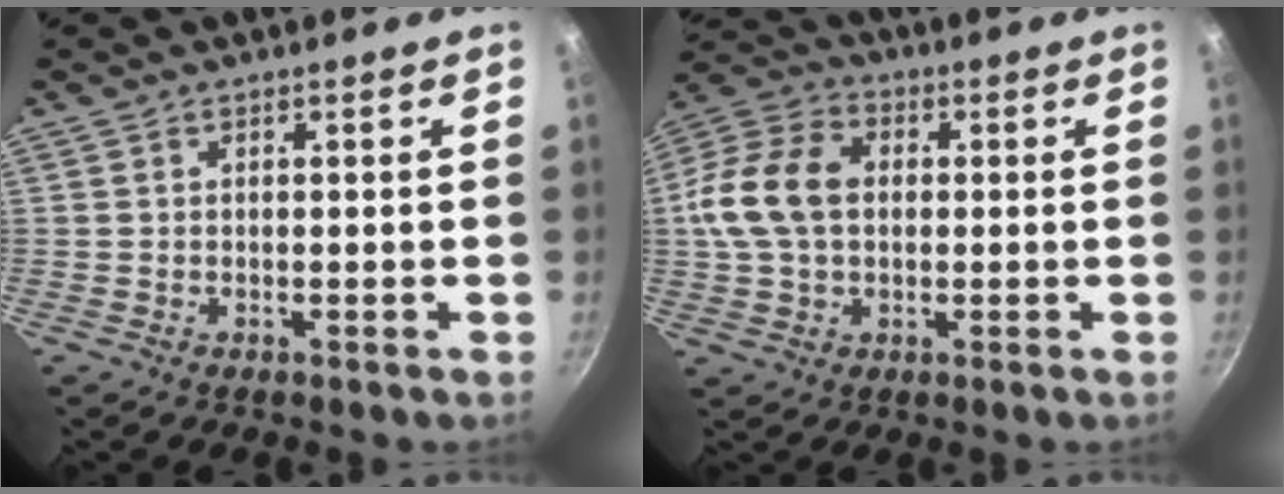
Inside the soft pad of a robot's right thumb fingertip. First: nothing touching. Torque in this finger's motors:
{"motor_torque": [0.02, 0.22, 0.24, -0.21, 0.15]}